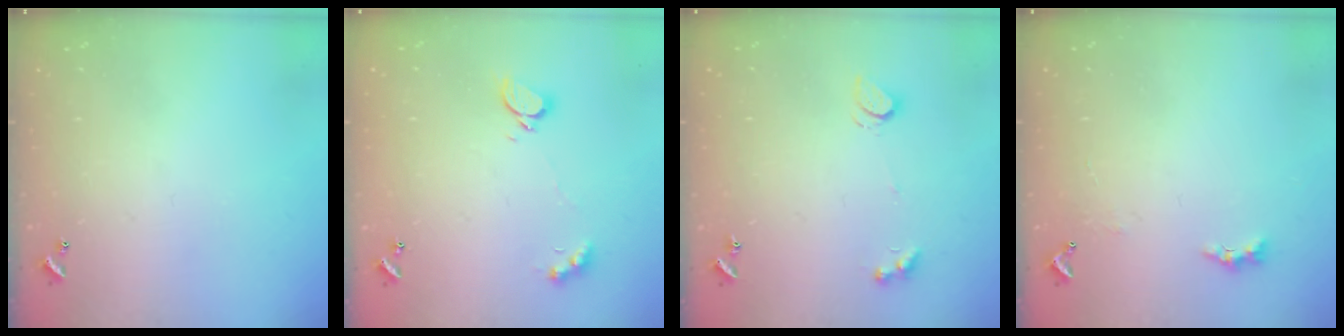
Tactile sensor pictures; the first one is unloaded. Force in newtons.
{"total": 2.5, "press": 2.4, "slide": 0.5}
{"total": 1.4, "press": 1.2, "slide": 0.6}
{"total": 2.0, "press": 1.9, "slide": 0.6}